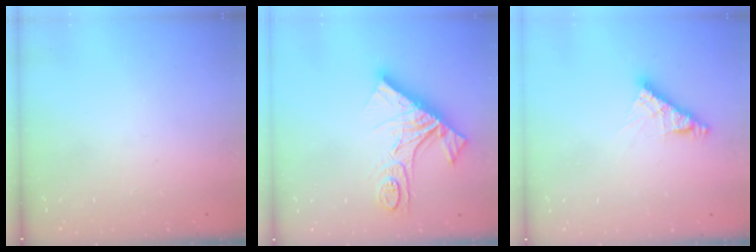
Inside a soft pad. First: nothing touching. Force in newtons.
{"total": 17.9, "press": 17.8, "slide": 2.0}
{"total": 8.5, "press": 8.5, "slide": 0.7}